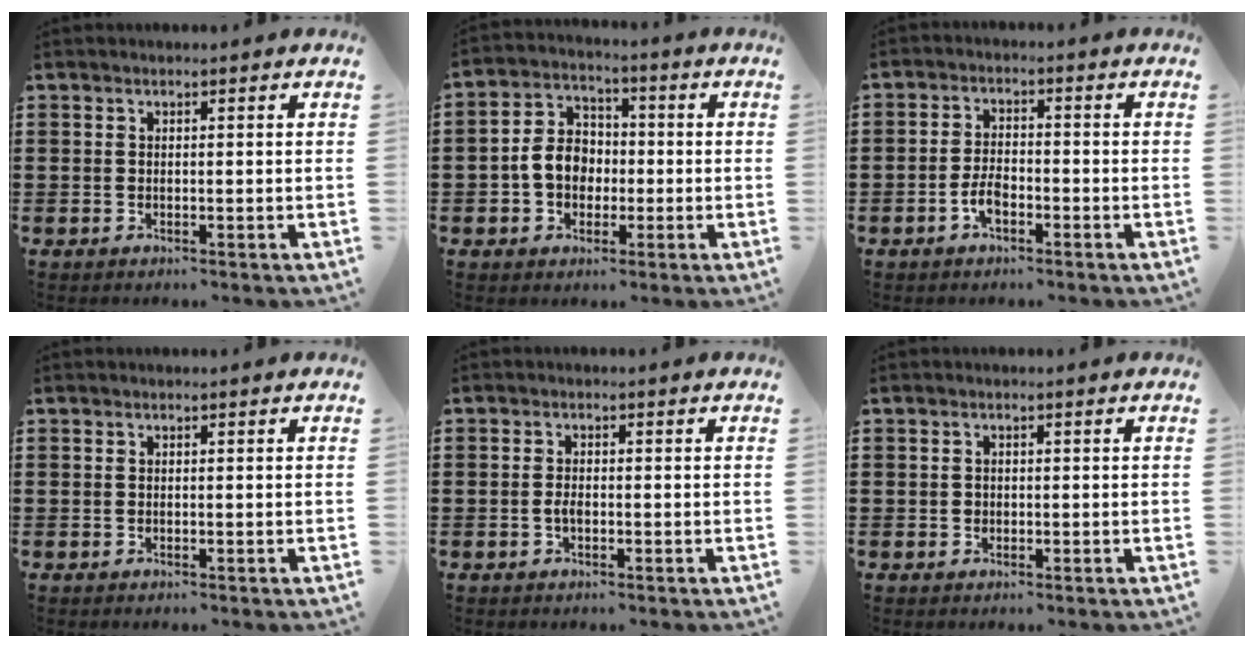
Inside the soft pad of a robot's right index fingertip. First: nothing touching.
{"total": 6.5, "force": [-1.0, 5.3, 3.5], "torque": [-0.090, 0.012, -0.023]}
{"total": 3.6, "force": [-1.9, 1.8, 2.5], "torque": [-0.067, -0.003, -0.041]}
{"total": 0.0}
{"total": 1.5, "force": [-0.4, 0.4, 1.4], "torque": [-0.035, -0.008, -0.009]}
{"total": 0.7, "force": [0.0, 0.6, 0.2], "torque": [-0.005, 0.005, -0.001]}